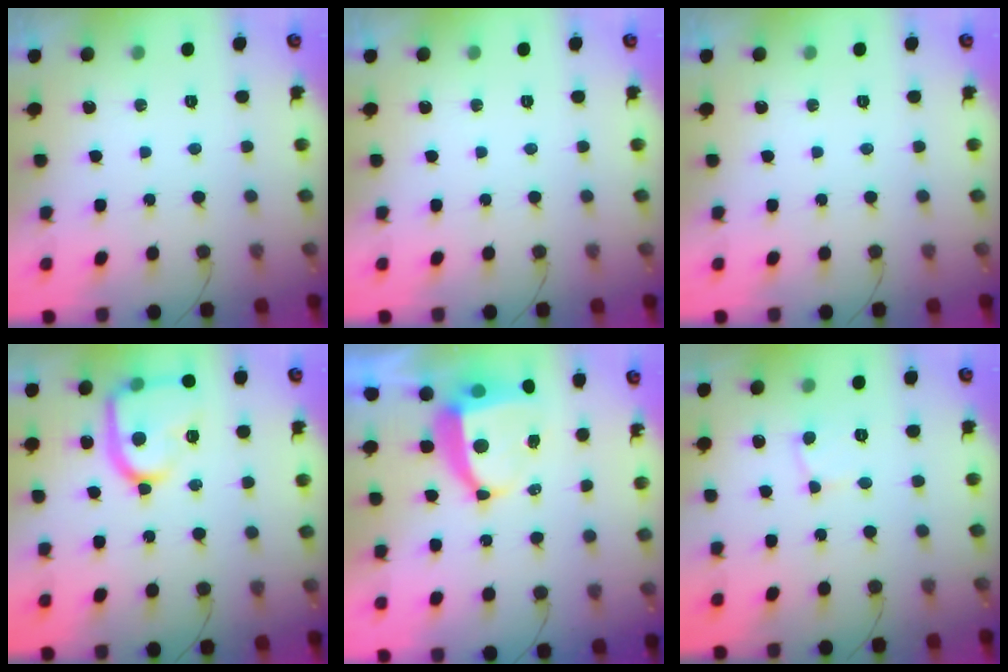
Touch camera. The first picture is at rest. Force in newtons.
{"total": 0.0}
{"total": 0.0}
{"total": 17.9, "press": 17.8, "slide": 1.7}
{"total": 9.0, "press": 8.9, "slide": 1.1}
{"total": 2.4, "press": 2.4, "slide": 0.1}